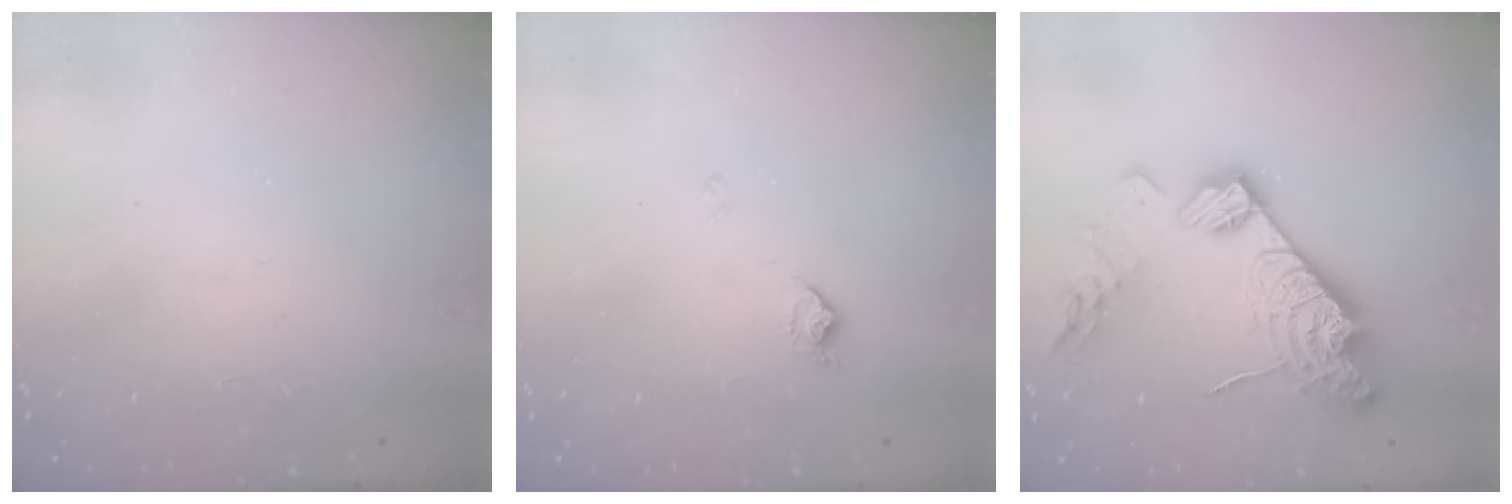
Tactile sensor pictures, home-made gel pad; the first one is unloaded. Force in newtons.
{"total": 5.7, "press": 5.7, "slide": 0.7}
{"total": 20.3, "press": 20.2, "slide": 1.8}